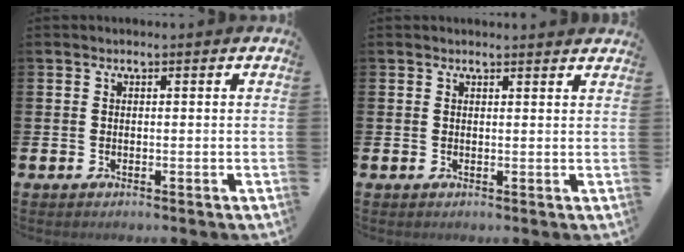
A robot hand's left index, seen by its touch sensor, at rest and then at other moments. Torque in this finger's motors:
{"motor_torque": [1.07, -1.07, 0.05, 0.00]}